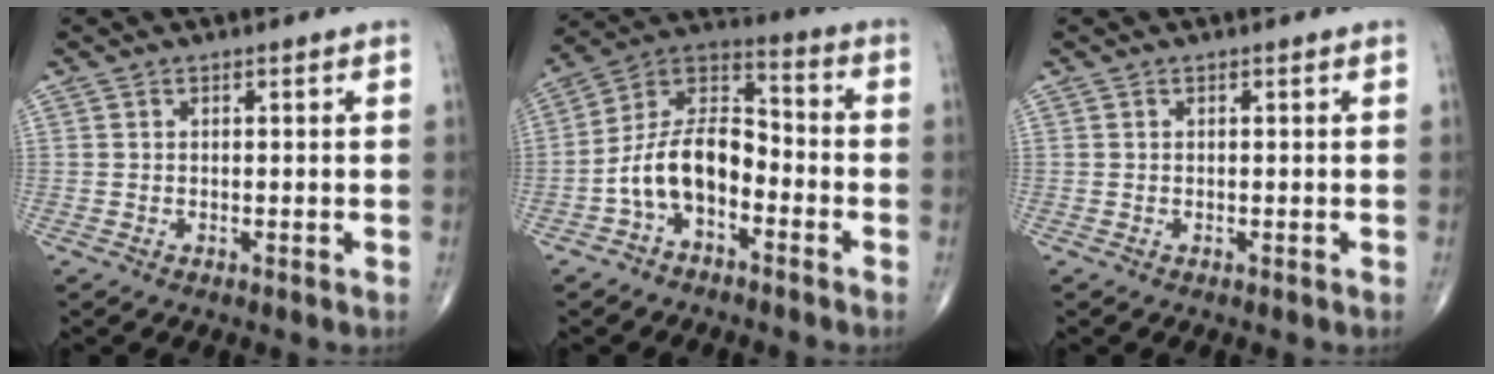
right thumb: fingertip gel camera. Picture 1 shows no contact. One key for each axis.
{"total": 12.3, "fx": -4.3, "fy": 7.1, "fz": 9.1, "tx": -0.153, "ty": 0.062, "tz": -0.091}
{"total": 0.0}